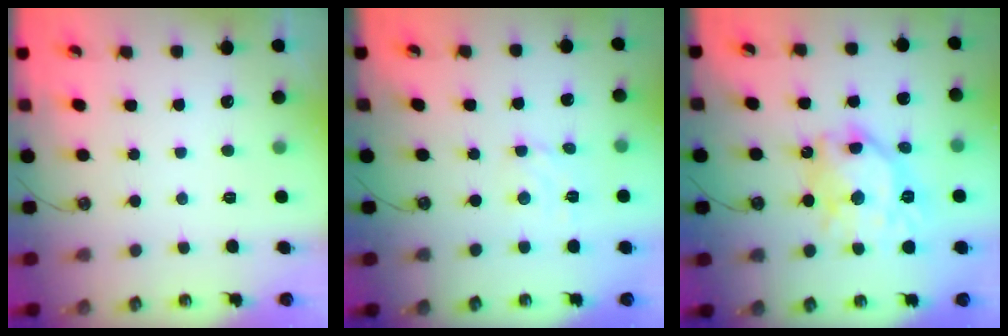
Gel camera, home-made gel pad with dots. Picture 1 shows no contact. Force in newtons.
{"total": 2.8, "press": 2.7, "slide": 0.4}
{"total": 15.7, "press": 15.6, "slide": 1.6}